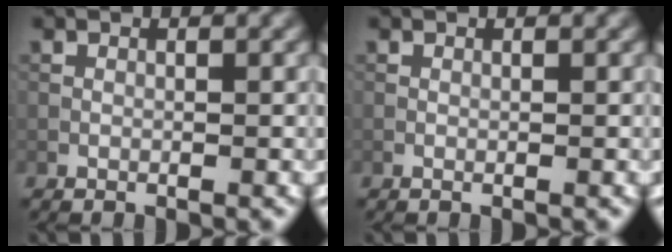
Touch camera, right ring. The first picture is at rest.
{"total": 0.0}